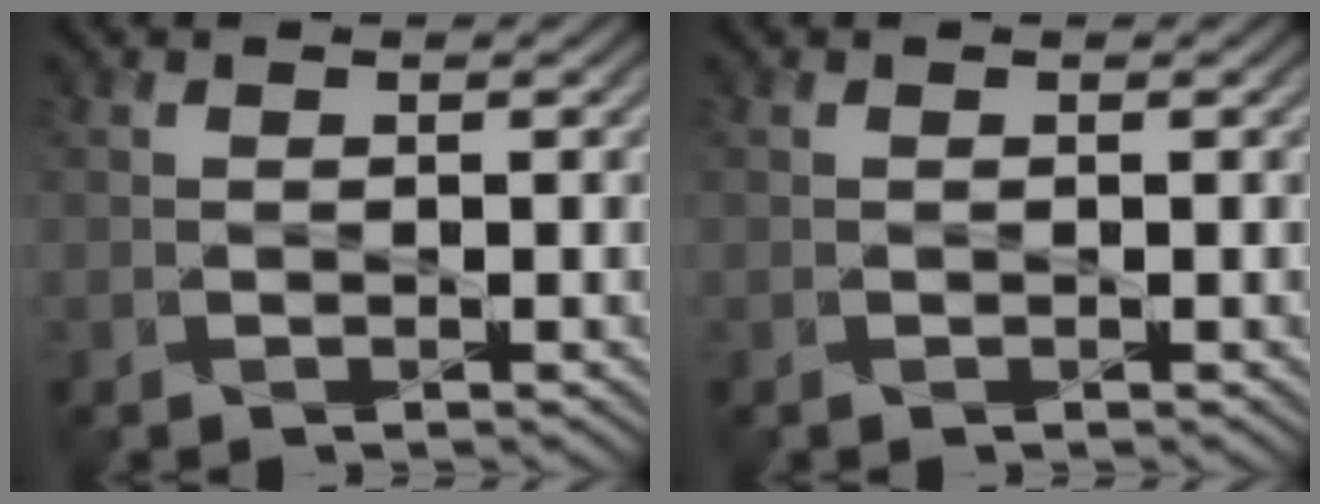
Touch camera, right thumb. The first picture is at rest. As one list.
[{"total": 0.0}]